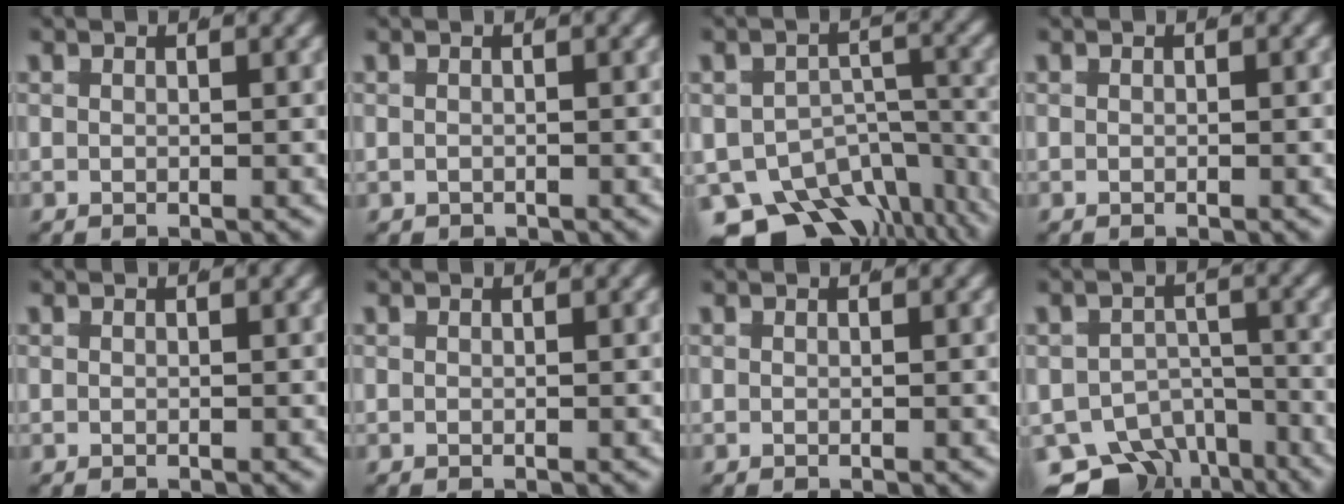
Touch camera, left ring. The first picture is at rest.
{"total": 1.0, "force": [-0.4, 0.9, 0.2], "torque": [-0.008, -0.008, -0.006]}
{"total": 16.6, "force": [-10.3, 11.1, 6.8], "torque": [-0.121, -0.070, -0.155]}
{"total": 0.0}
{"total": 0.0}
{"total": 0.0}
{"total": 0.0}
{"total": 14.2, "force": [-8.7, 10.1, 4.9], "torque": [-0.101, -0.064, -0.144]}